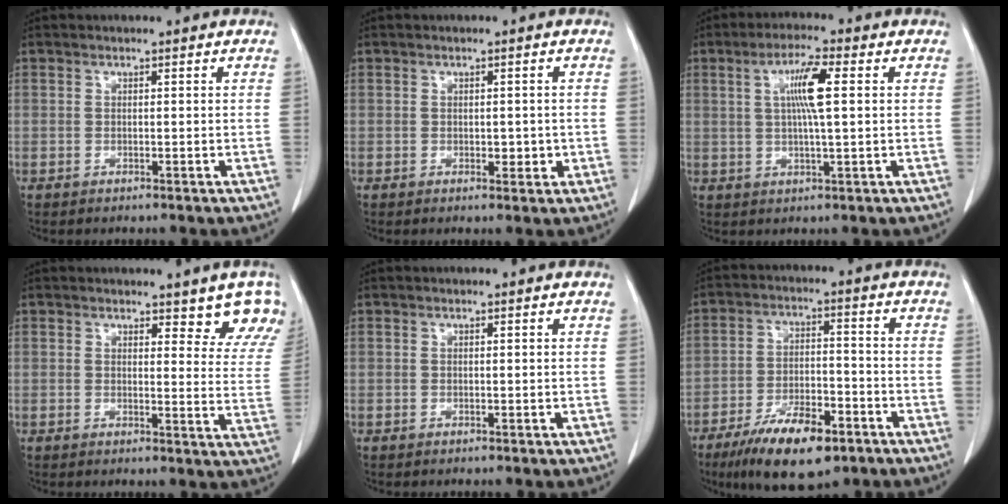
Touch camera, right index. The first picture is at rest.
{"total": 2.1, "force": [-0.3, 1.3, 1.6], "torque": [-0.018, 0.001, 0.001]}
{"total": 6.8, "force": [1.5, 0.3, 6.6], "torque": [-0.122, 0.004, 0.026]}
{"total": 9.0, "force": [7.6, 2.7, 4.0], "torque": [-0.016, -0.028, 0.064]}
{"total": 0.0}
{"total": 12.8, "force": [-8.1, 4.1, 9.0], "torque": [-0.155, -0.007, -0.134]}